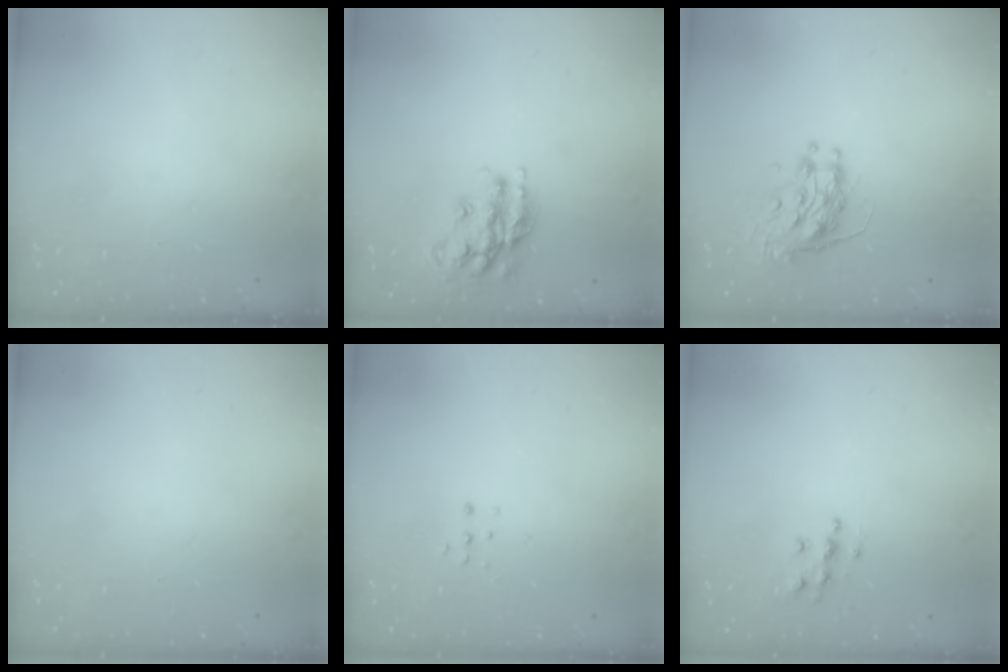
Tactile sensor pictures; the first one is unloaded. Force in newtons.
{"total": 15.2, "press": 15.2, "slide": 0.8}
{"total": 9.8, "press": 9.8, "slide": 0.7}
{"total": 0.0}
{"total": 3.8, "press": 3.7, "slide": 0.7}
{"total": 6.2, "press": 6.2, "slide": 0.2}